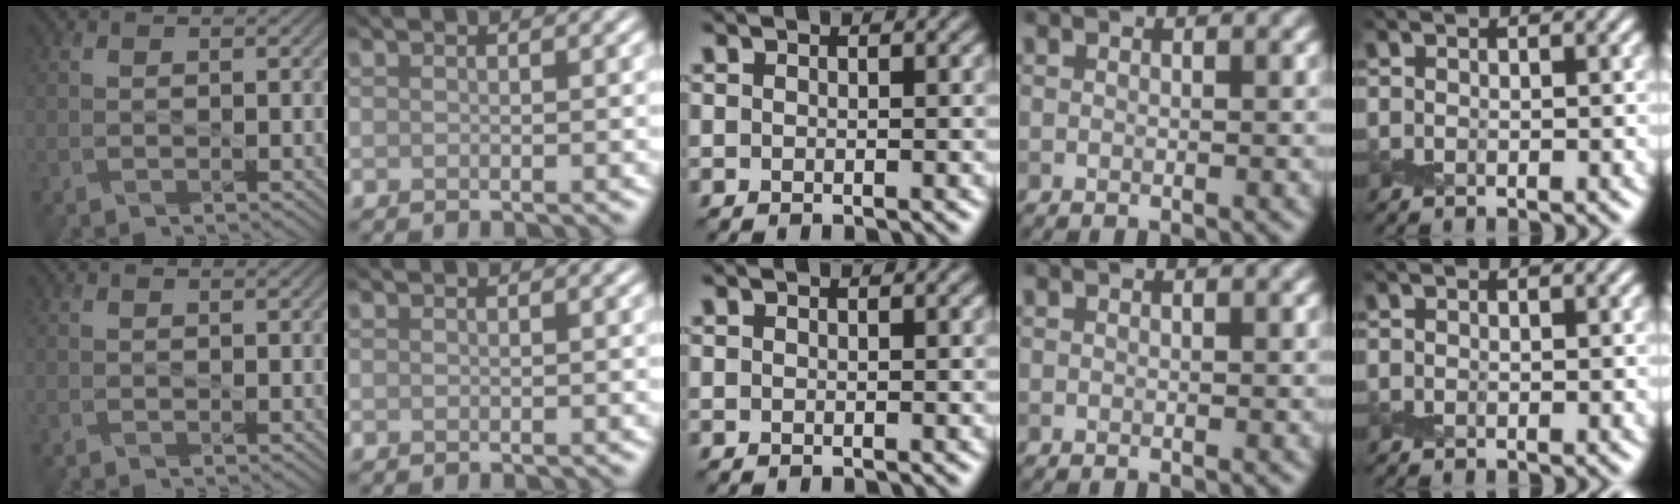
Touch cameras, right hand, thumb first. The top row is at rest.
{}